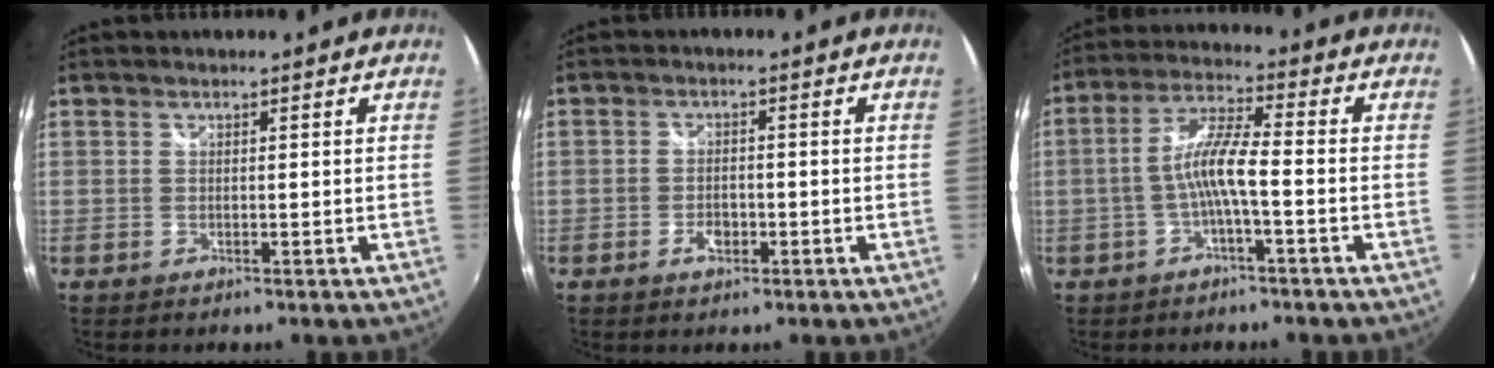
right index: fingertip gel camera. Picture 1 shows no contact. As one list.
[{"total": 3.1, "force": [-1.4, 1.9, 2.1], "torque": [-0.039, -0.001, -0.025]}, {"total": 6.9, "force": [-2.2, 0.5, 6.6], "torque": [-0.144, 0.013, -0.039]}]